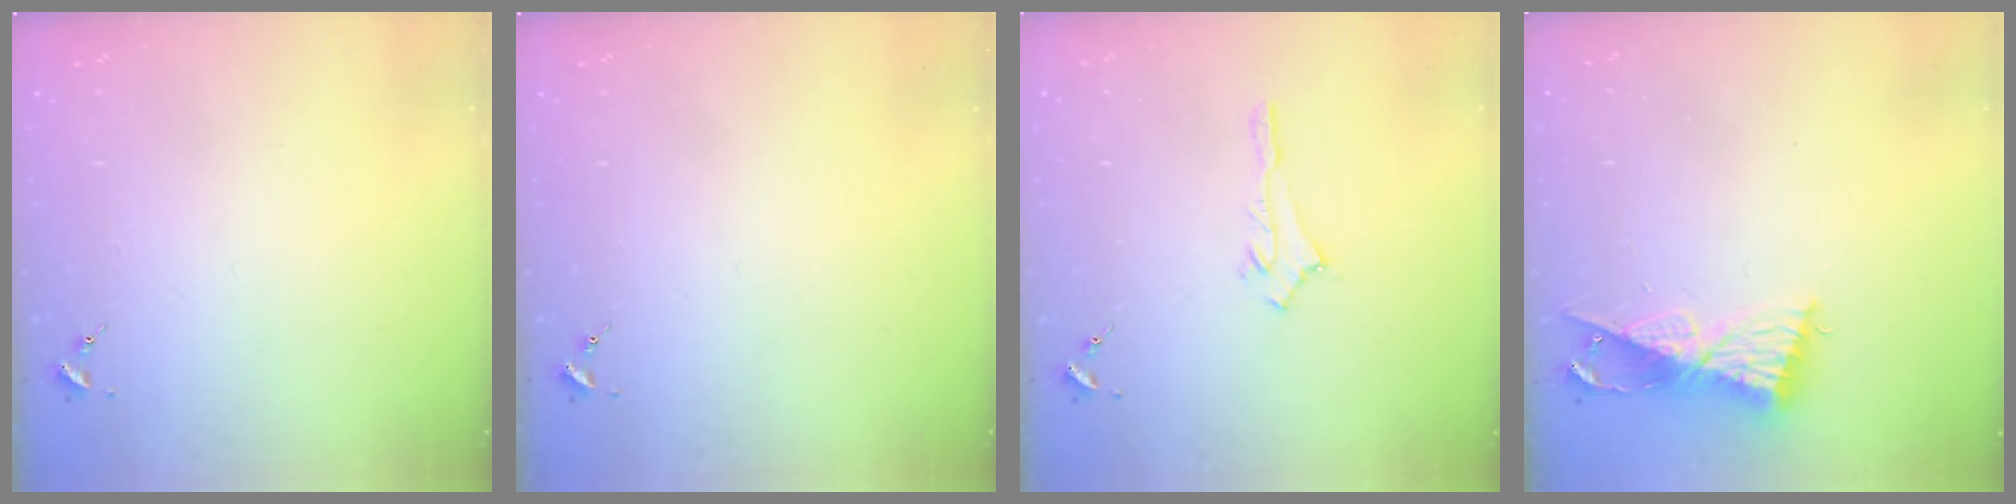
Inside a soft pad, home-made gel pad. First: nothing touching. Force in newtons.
{"total": 0.0}
{"total": 2.6, "press": 2.5, "slide": 0.4}
{"total": 9.4, "press": 9.4, "slide": 0.6}